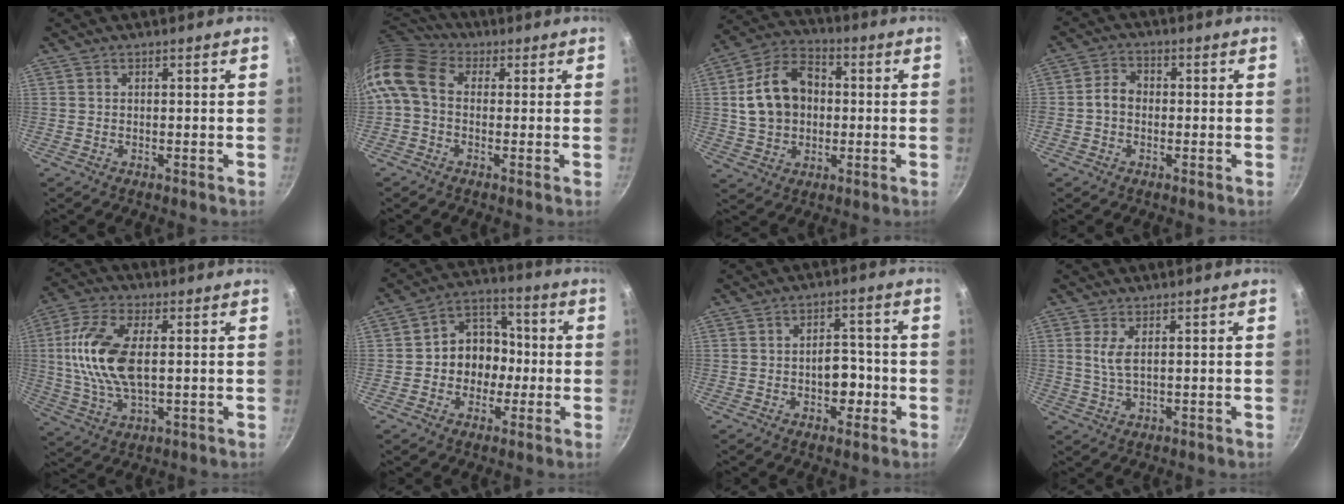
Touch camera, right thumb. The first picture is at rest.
{"total": 10.9, "force": [0.8, 7.9, 7.4], "torque": [-0.152, 0.026, -0.003]}
{"total": 13.8, "force": [0.9, 10.3, 9.1], "torque": [-0.138, 0.025, 0.009]}
{"total": 3.9, "force": [-0.6, 3.1, 2.2], "torque": [-0.027, 0.019, -0.021]}
{"total": 14.4, "force": [1.6, 6.9, 12.5], "torque": [-0.253, 0.005, 0.025]}
{"total": 10.8, "force": [-1.2, 9.2, 5.6], "torque": [-0.030, 0.035, -0.035]}
{"total": 5.9, "force": [-1.6, 3.9, 4.2], "torque": [-0.030, 0.016, -0.022]}
{"total": 3.3, "force": [1.0, 1.1, 3.0], "torque": [-0.067, -0.009, 0.022]}